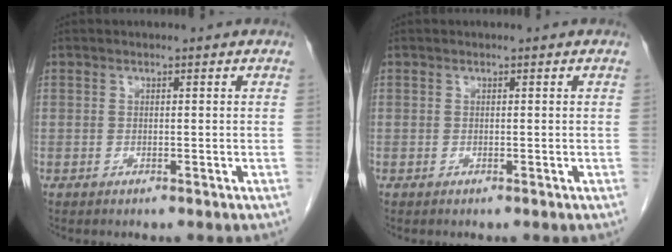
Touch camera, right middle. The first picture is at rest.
{"total": 0.0}